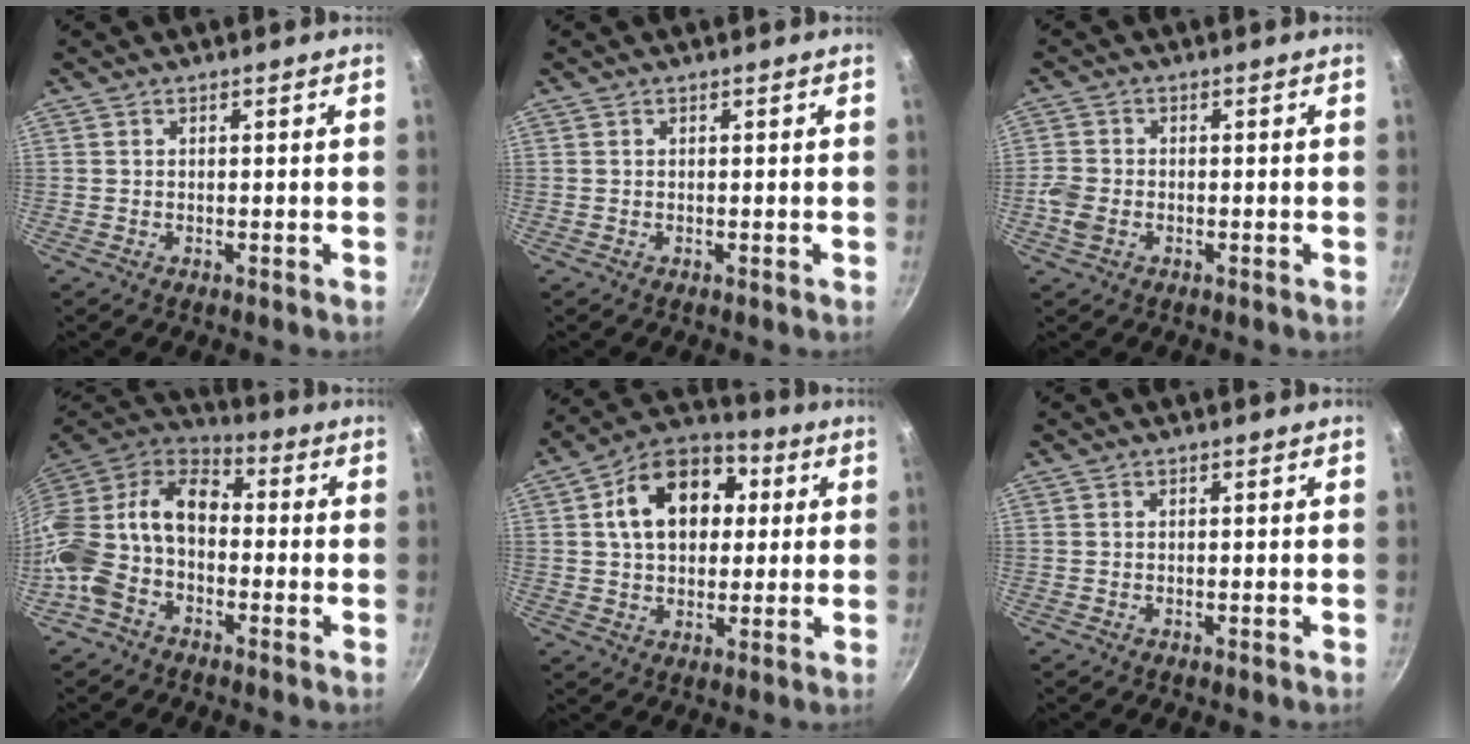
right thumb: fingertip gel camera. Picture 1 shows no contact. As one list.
[{"total": 0.0}, {"total": 4.0, "force": [-1.4, 2.9, 2.5], "torque": [-0.055, 0.009, -0.032]}, {"total": 18.2, "force": [-2.9, 12.4, 13.0], "torque": [-0.249, 0.054, -0.079]}, {"total": 15.9, "force": [3.4, 11.3, 10.6], "torque": [-0.137, 0.021, 0.039]}, {"total": 0.0}]